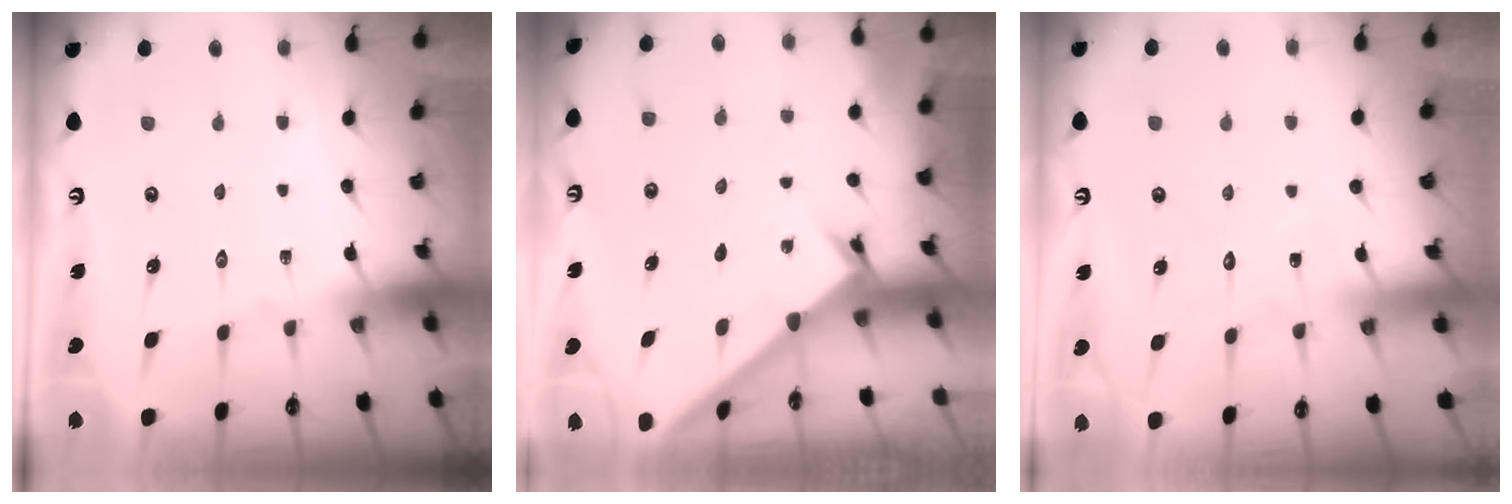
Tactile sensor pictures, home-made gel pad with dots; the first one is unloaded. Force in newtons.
{"total": 1.7, "press": 1.7, "slide": 0.2}
{"total": 6.8, "press": 6.8, "slide": 0.5}